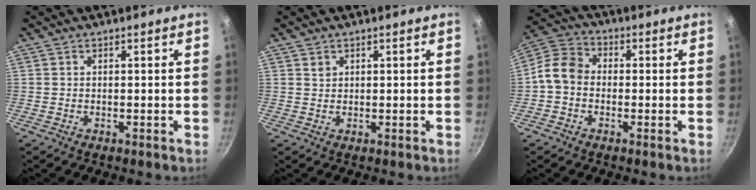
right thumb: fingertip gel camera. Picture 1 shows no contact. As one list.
[{"total": 1.2, "force": [0.7, 0.9, 0.4], "torque": [-0.006, -0.001, 0.012]}, {"total": 7.2, "force": [-1.2, 5.8, 4.2], "torque": [-0.066, 0.027, -0.046]}]